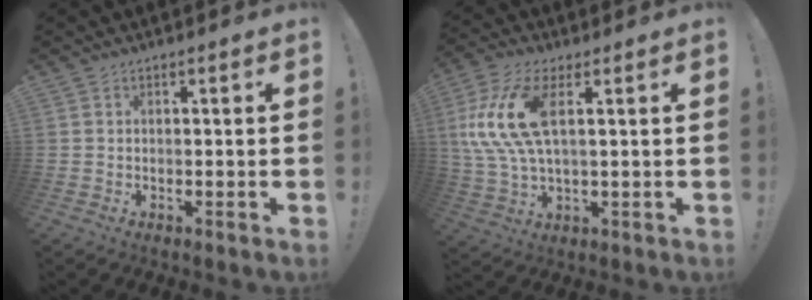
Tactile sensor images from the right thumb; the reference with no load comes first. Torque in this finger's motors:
{"motor_torque": [-0.07, 1.14, 1.80, 0.32, 0.59]}